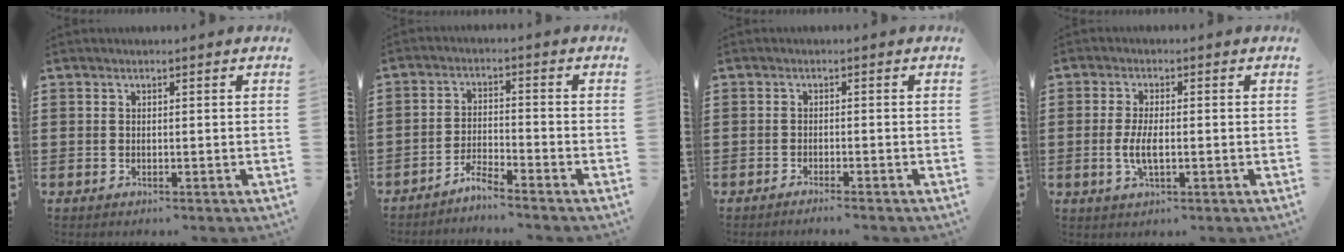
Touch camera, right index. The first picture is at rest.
{"total": 3.4, "force": [-3.4, -0.4, 0.5], "torque": [-0.021, 0.000, -0.072]}
{"total": 1.3, "force": [-1.2, -0.4, 0.3], "torque": [-0.004, 0.000, -0.024]}
{"total": 4.2, "force": [-0.7, 1.5, 3.9], "torque": [-0.090, -0.005, -0.019]}